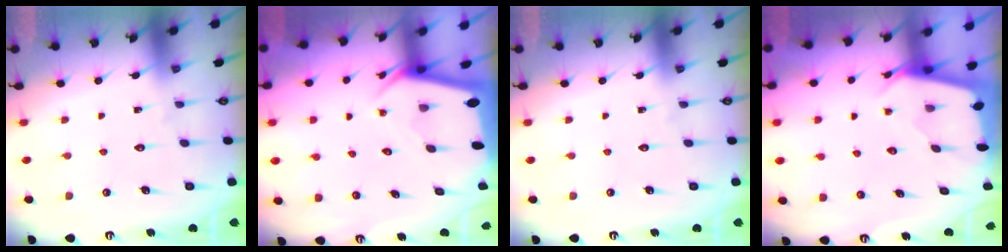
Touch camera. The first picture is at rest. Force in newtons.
{"total": 3.1, "press": 3.1, "slide": 0.2}
{"total": 0.0}
{"total": 2.5, "press": 2.5, "slide": 0.2}